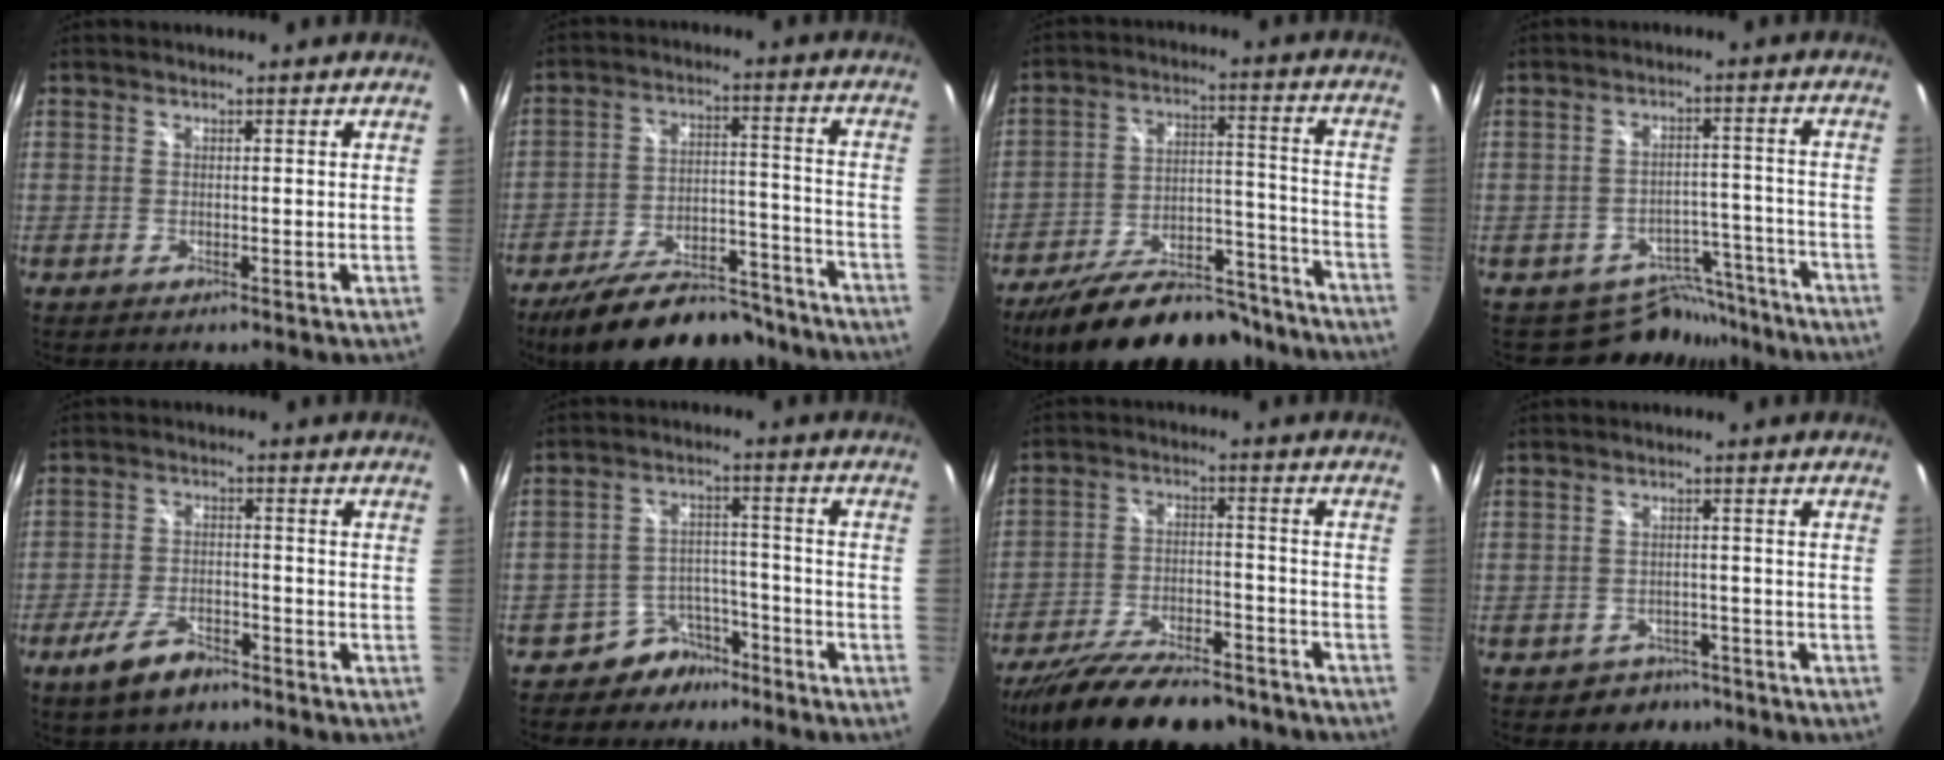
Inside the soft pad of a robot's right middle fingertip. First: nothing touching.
{"total": 21.5, "force": [-17.8, 7.6, 9.3], "torque": [-0.173, 0.006, -0.243]}
{"total": 24.0, "force": [-19.5, 8.9, 11.0], "torque": [-0.198, 0.008, -0.264]}
{"total": 8.7, "force": [-7.7, 4.1, 0.1], "torque": [0.007, 0.031, -0.102]}
{"total": 7.6, "force": [-5.3, 3.1, 4.5], "torque": [-0.106, -0.008, -0.095]}
{"total": 6.9, "force": [-5.4, 4.2, 0.7], "torque": [-0.012, 0.030, -0.083]}
{"total": 21.9, "force": [-17.8, 6.8, 10.7], "torque": [-0.204, -0.032, -0.267]}
{"total": 5.1, "force": [-3.6, 3.6, 0.3], "torque": [-0.013, 0.014, -0.046]}